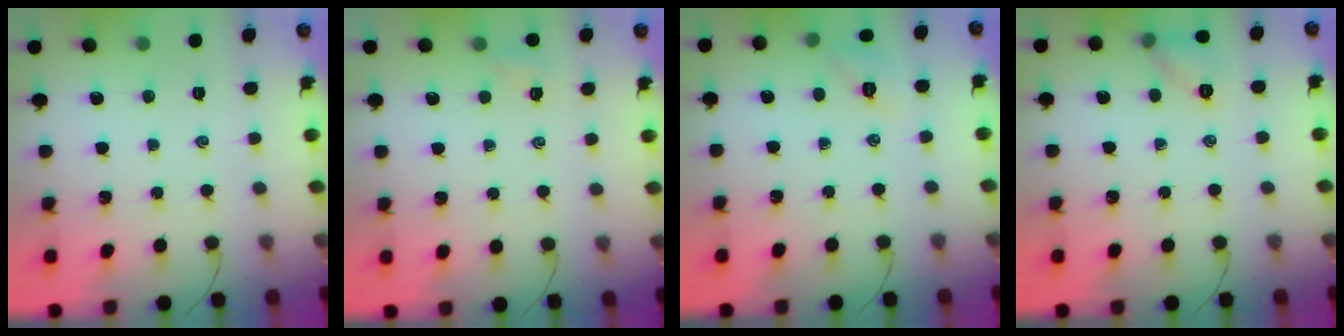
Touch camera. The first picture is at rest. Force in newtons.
{"total": 1.7, "press": 1.7, "slide": 0.5}
{"total": 6.1, "press": 5.9, "slide": 1.6}
{"total": 6.5, "press": 6.5, "slide": 0.8}